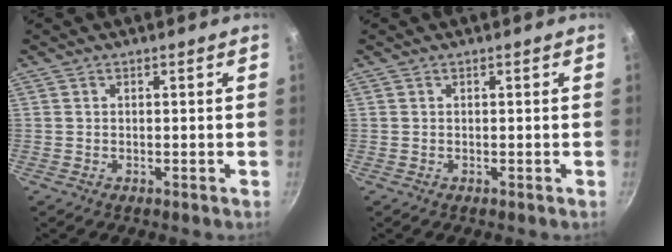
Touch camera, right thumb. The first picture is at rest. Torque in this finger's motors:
{"motor_torque": [-0.04, -0.03, 0.03, -0.02, 0.00]}